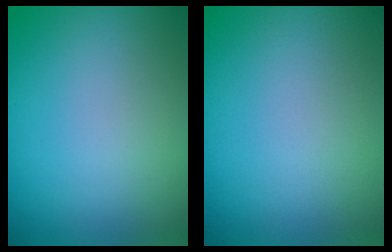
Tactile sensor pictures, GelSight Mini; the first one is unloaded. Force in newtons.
{"total": 0.0}